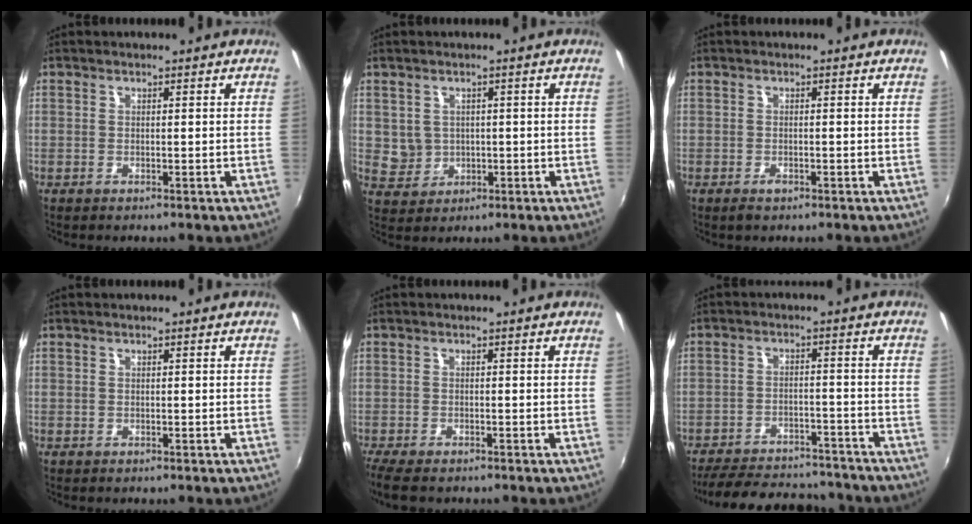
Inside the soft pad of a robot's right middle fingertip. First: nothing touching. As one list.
[{"total": 3.8, "force": [0.4, 3.7, 0.8], "torque": [-0.015, 0.006, 0.016]}, {"total": 1.3, "force": [-0.9, 0.6, 0.7], "torque": [-0.012, -0.004, -0.018]}, {"total": 0.0}, {"total": 5.7, "force": [-4.5, 1.4, 3.2], "torque": [-0.078, -0.030, -0.083]}, {"total": 20.3, "force": [-17.6, 6.4, 7.8], "torque": [-0.168, 0.010, -0.231]}]